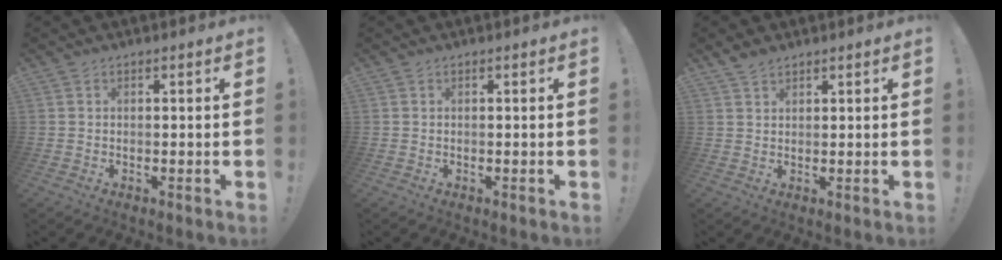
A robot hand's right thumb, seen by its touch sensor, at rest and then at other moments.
{"total": 0.0}
{"total": 2.9, "force": [2.3, 1.2, 1.1], "torque": [-0.009, -0.015, 0.043]}